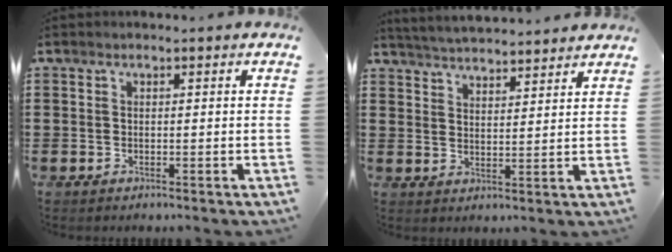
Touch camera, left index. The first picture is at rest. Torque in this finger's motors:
{"motor_torque": [1.07, 1.06, 0.34, 0.09]}